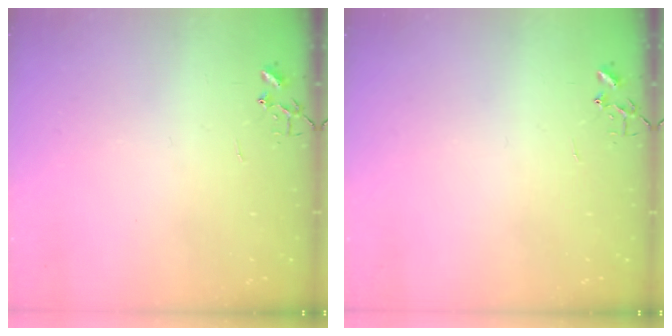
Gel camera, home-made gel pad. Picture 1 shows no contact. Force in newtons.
{"total": 0.0}